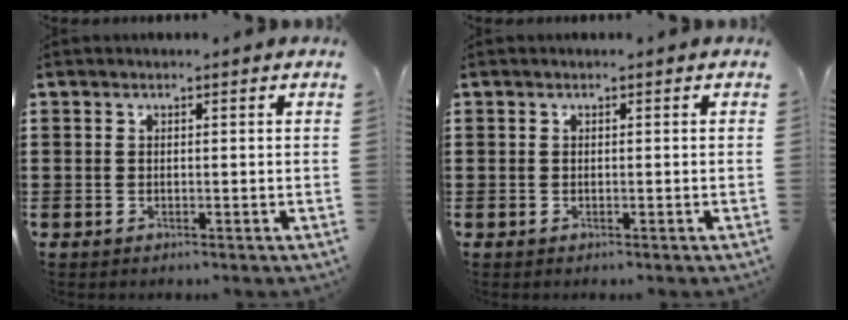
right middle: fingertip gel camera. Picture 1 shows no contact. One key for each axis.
{"total": 0.0}